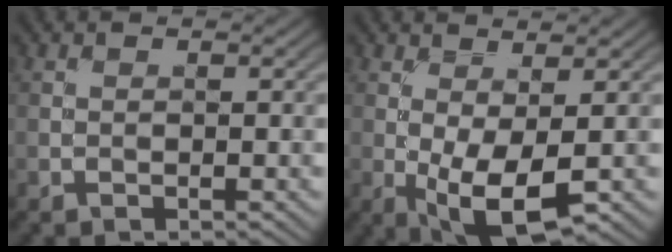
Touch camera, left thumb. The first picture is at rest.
{"total": 6.0, "force": [-1.0, 2.2, 5.4], "torque": [-0.111, -0.009, -0.015]}